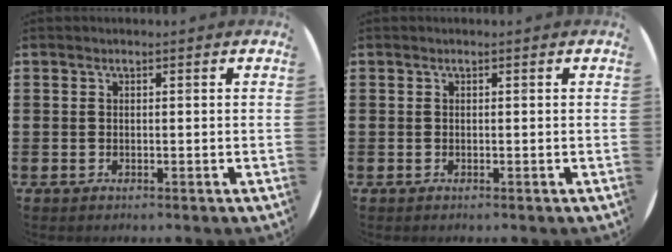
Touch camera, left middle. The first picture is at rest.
{"total": 0.0}